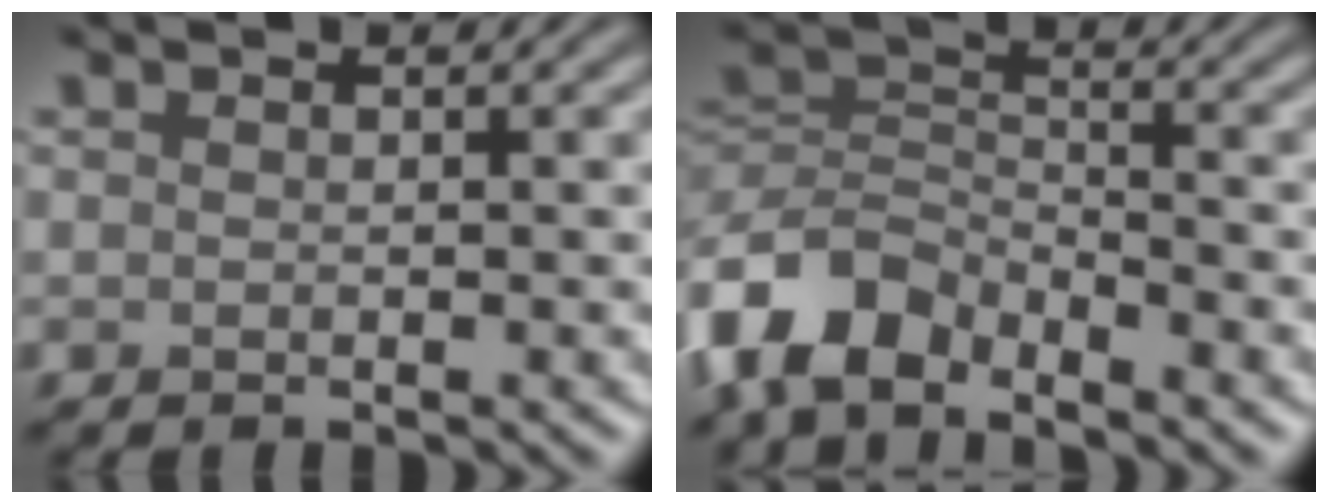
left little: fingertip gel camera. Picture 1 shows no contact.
{"total": 6.9, "force": [-5.2, 3.4, 3.1], "torque": [-0.056, -0.002, -0.117]}